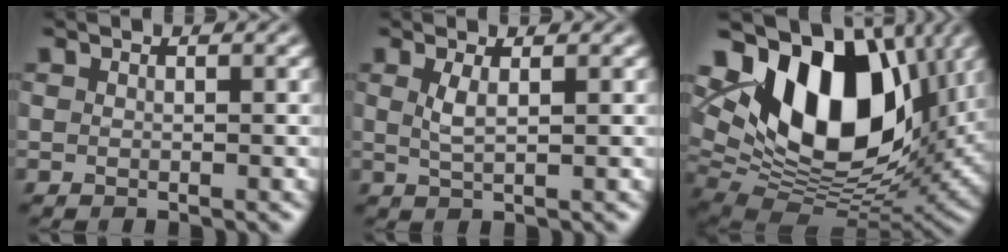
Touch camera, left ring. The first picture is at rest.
{"total": 1.7, "force": [0.6, 0.4, 1.5], "torque": [-0.035, -0.002, 0.012]}
{"total": 15.3, "force": [4.9, 9.1, 11.2], "torque": [-0.168, 0.004, 0.079]}